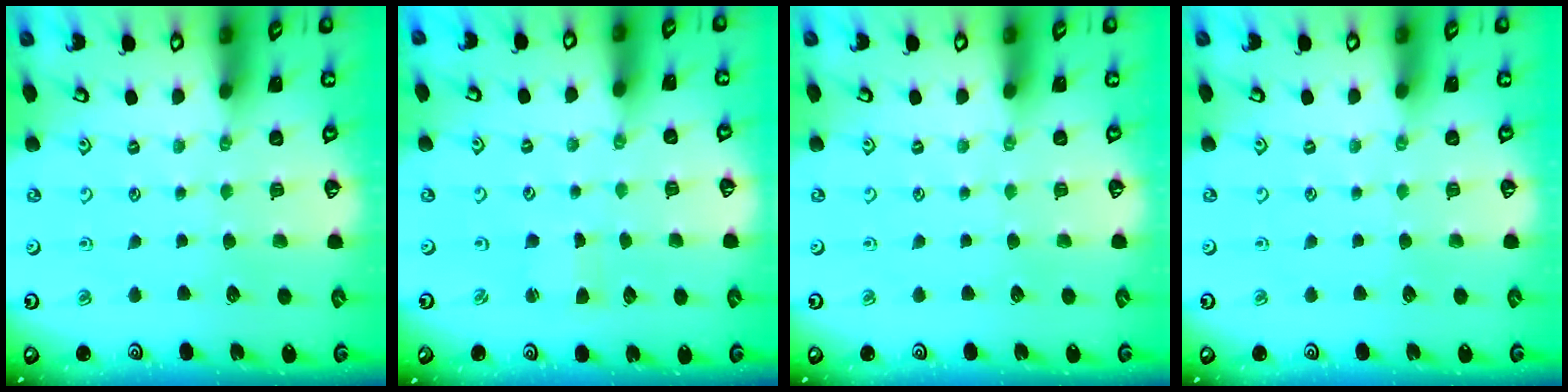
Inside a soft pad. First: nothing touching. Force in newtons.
{"total": 1.3, "press": 1.3, "slide": 0.1}
{"total": 0.0}
{"total": 0.0}